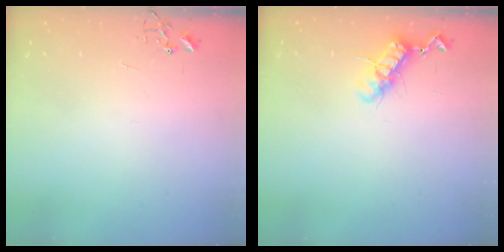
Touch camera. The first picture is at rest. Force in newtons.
{"total": 11.1, "press": 11.1, "slide": 0.3}